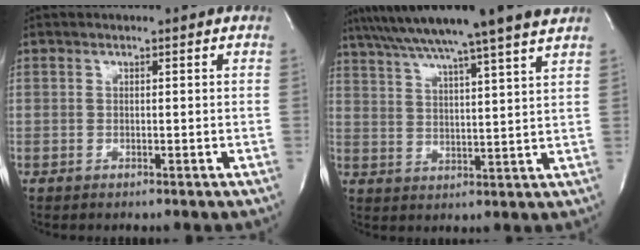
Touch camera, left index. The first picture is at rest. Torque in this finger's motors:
{"motor_torque": [0.79, -0.87, 1.03, 0.21]}